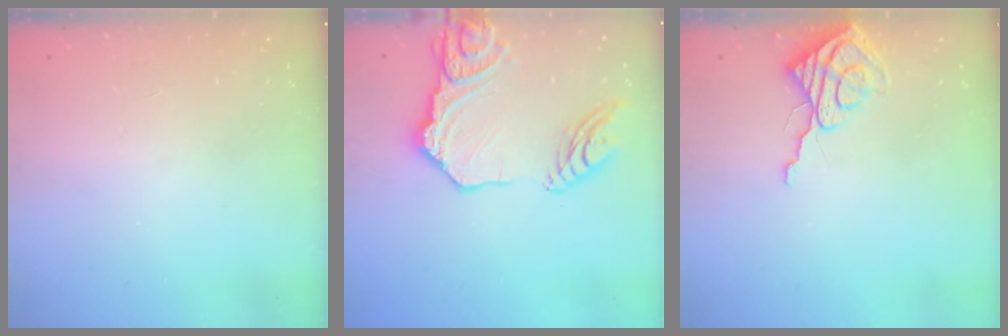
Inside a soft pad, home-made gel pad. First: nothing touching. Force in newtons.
{"total": 17.7, "press": 17.6, "slide": 2.1}
{"total": 8.5, "press": 8.4, "slide": 0.6}